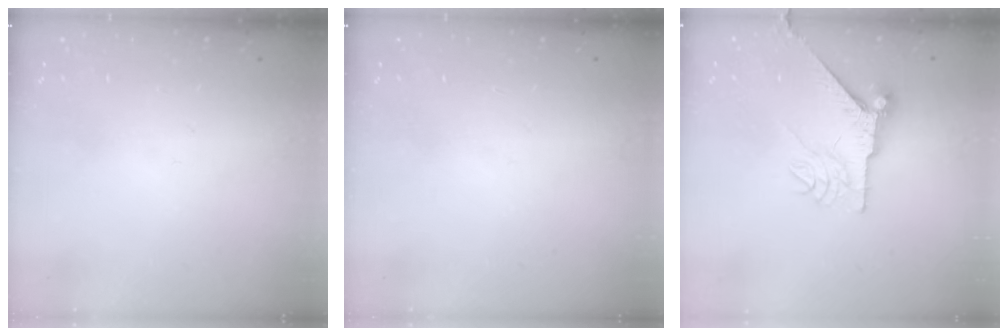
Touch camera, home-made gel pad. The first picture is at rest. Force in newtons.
{"total": 0.0}
{"total": 8.4, "press": 8.4, "slide": 0.5}